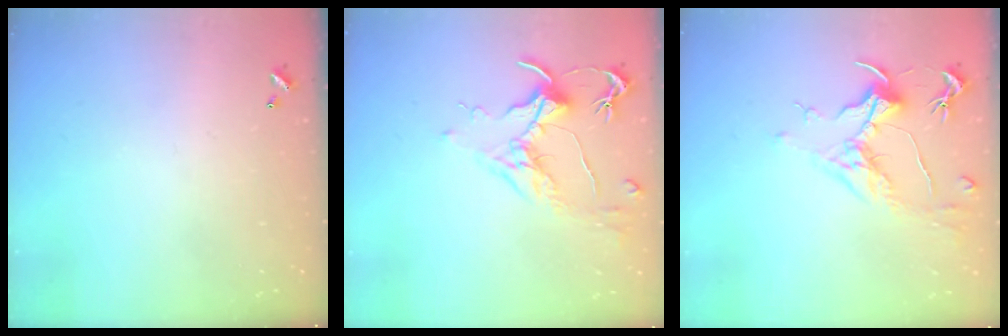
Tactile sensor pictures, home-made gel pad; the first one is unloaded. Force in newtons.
{"total": 1.8, "press": 1.6, "slide": 0.9}
{"total": 1.6, "press": 1.4, "slide": 0.8}